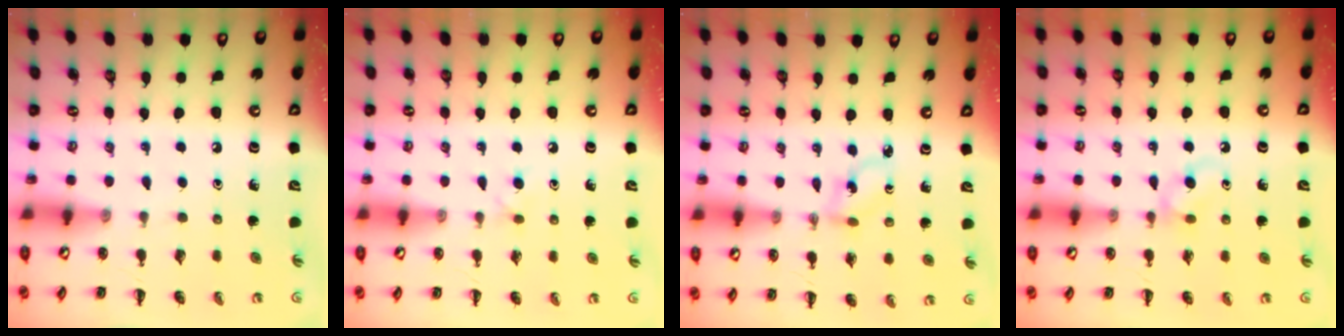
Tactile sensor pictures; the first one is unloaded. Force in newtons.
{"total": 3.2, "press": 2.9, "slide": 1.4}
{"total": 1.5, "press": 1.4, "slide": 0.4}
{"total": 3.9, "press": 3.8, "slide": 1.1}